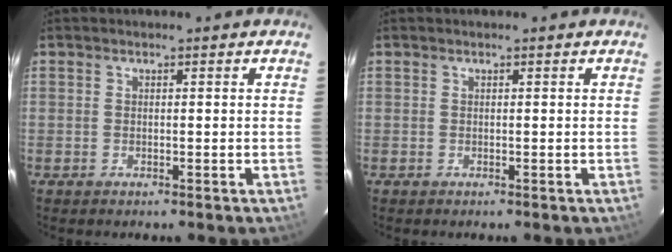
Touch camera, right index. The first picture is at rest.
{"total": 0.0}